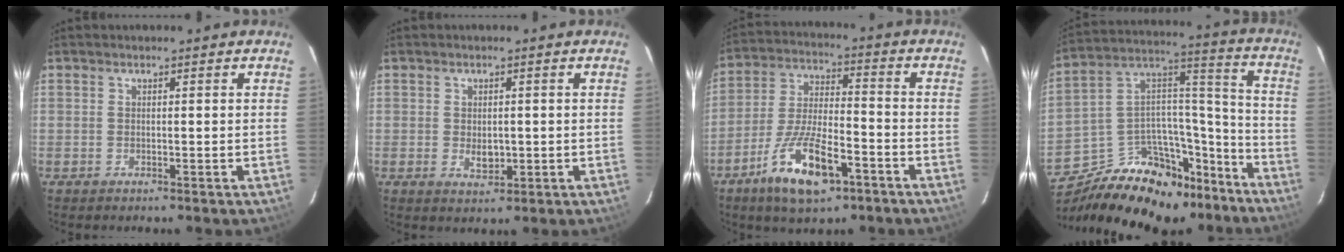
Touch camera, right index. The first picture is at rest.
{"total": 3.2, "force": [-0.5, 2.2, 2.2], "torque": [-0.037, -0.003, -0.005]}
{"total": 13.8, "force": [-7.7, 4.9, 10.4], "torque": [-0.217, -0.010, -0.137]}
{"total": 25.7, "force": [-19.4, 13.0, 10.7], "torque": [-0.198, 0.082, -0.273]}